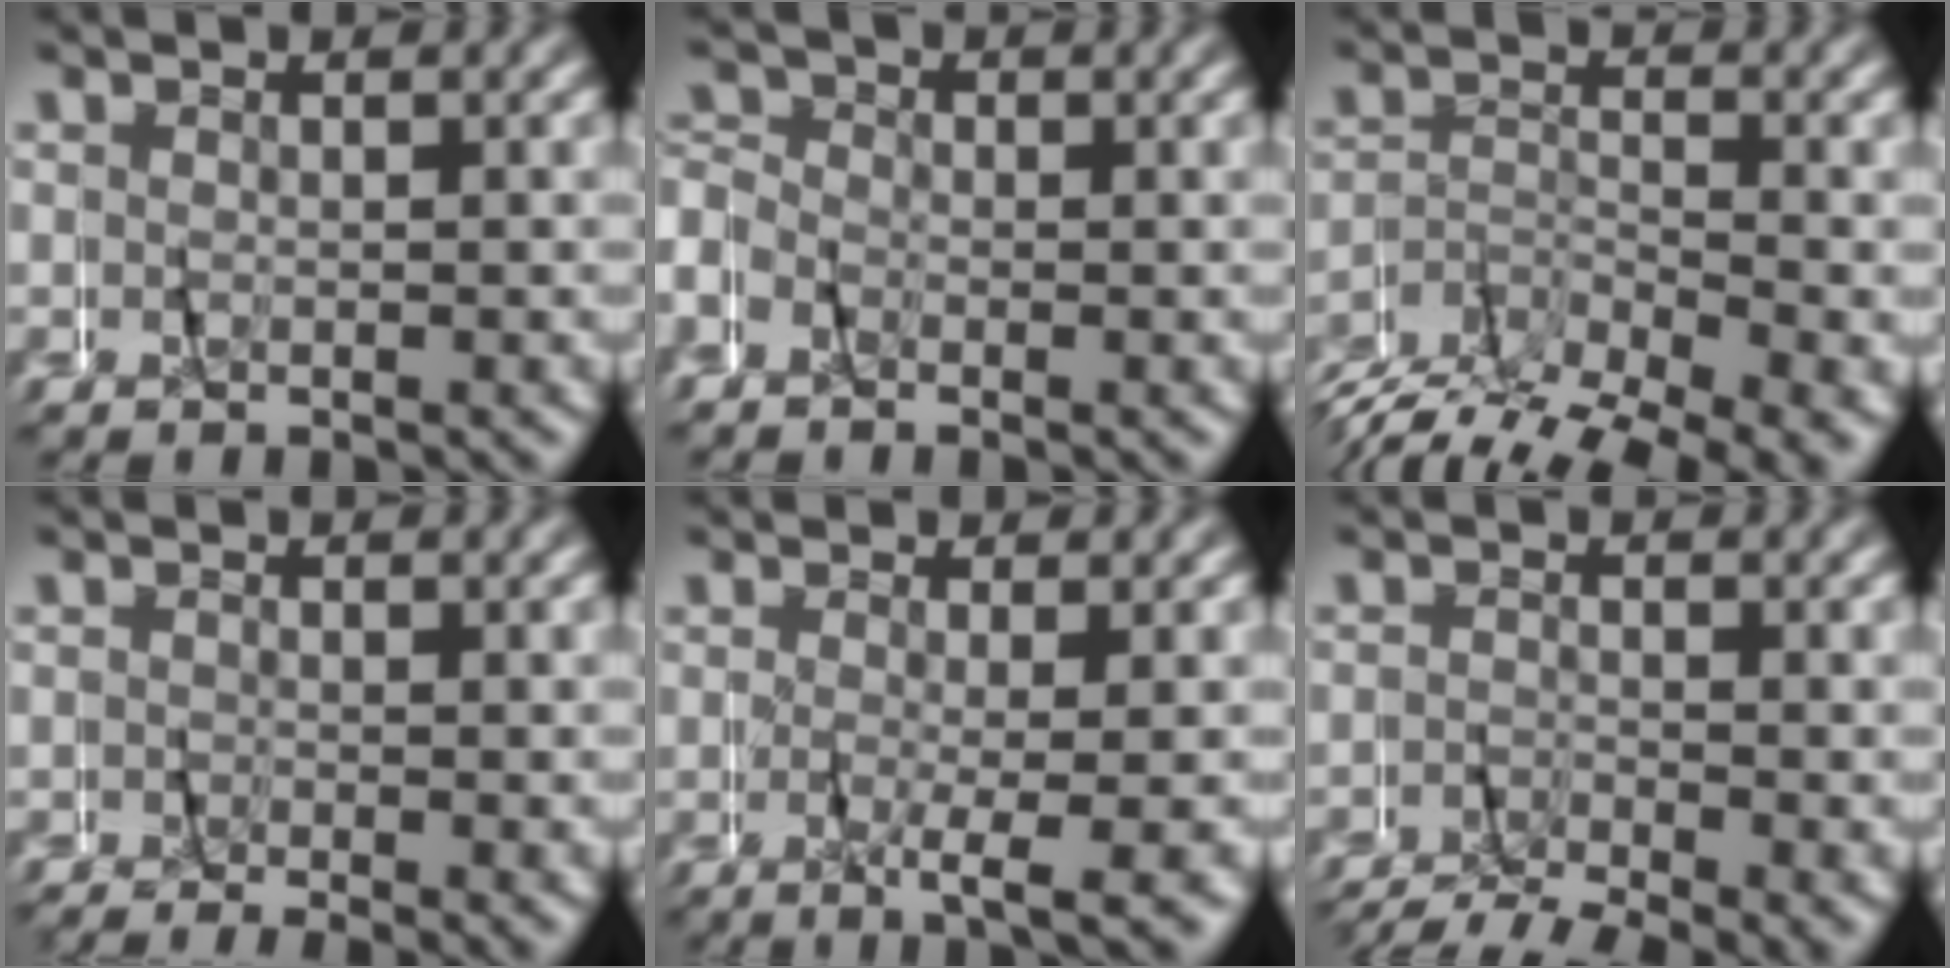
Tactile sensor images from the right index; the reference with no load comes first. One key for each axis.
{"total": 3.3, "fx": -1.0, "fy": 3.1, "fz": 0.8, "tx": -0.021, "ty": 0.008, "tz": -0.036}
{"total": 7.0, "fx": -5.2, "fy": 2.5, "fz": 3.9, "tx": -0.065, "ty": -0.010, "tz": -0.089}
{"total": 2.1, "fx": -1.0, "fy": 0.8, "fz": 1.7, "tx": -0.020, "ty": -0.003, "tz": -0.018}
{"total": 3.5, "fx": -1.0, "fy": -1.2, "fz": 3.1, "tx": -0.042, "ty": -0.008, "tz": -0.013}
{"total": 5.1, "fx": -4.2, "fy": 2.0, "fz": 2.2, "tx": -0.028, "ty": -0.016, "tz": -0.064}